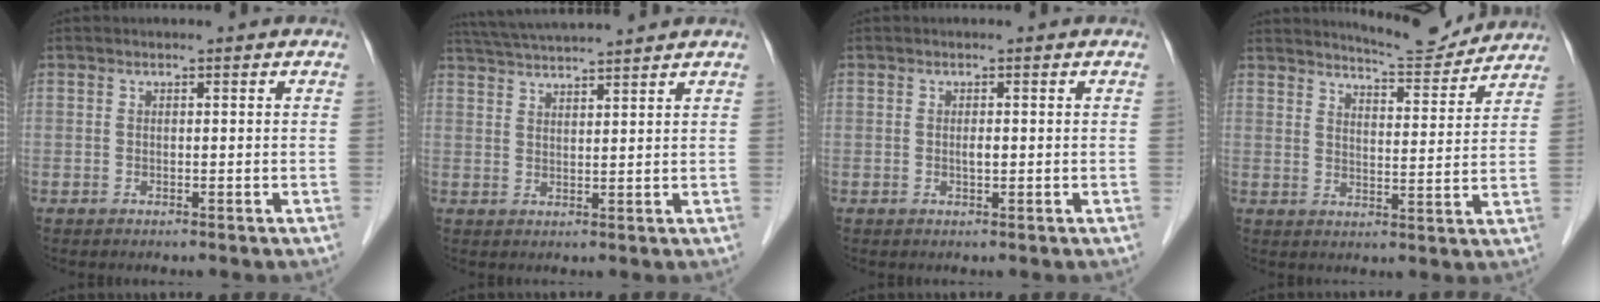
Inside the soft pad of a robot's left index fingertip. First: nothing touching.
{"total": 13.4, "force": [12.1, 0.0, 5.9], "torque": [-0.115, 0.027, 0.184]}
{"total": 1.1, "force": [-1.0, 0.2, 0.5], "torque": [-0.009, -0.008, -0.016]}
{"total": 8.1, "force": [8.0, 0.7, 0.9], "torque": [-0.018, -0.014, 0.107]}